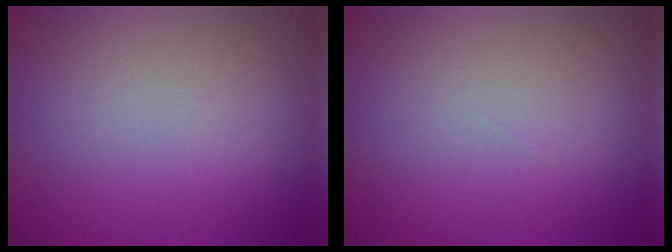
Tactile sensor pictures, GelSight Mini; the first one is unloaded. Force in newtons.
{"total": 0.0}